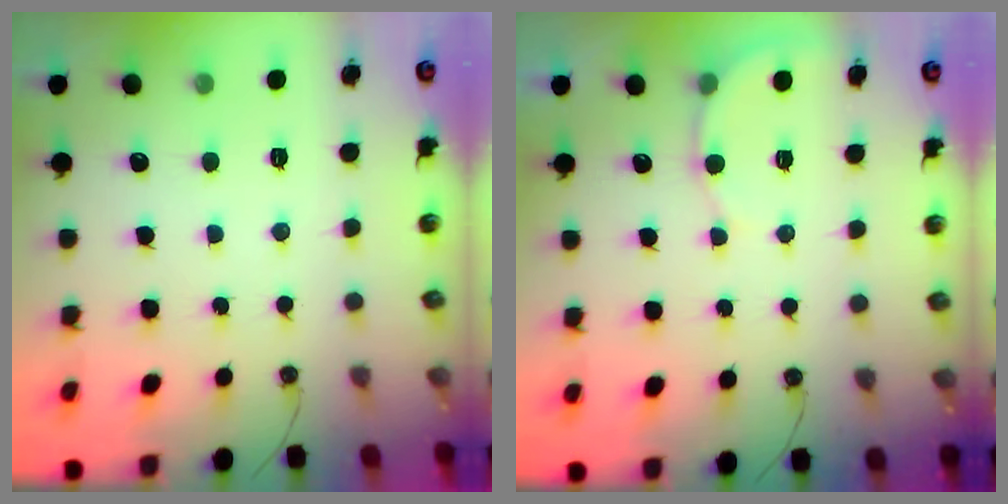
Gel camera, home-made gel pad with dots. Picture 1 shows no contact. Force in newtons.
{"total": 4.9, "press": 4.9, "slide": 0.4}